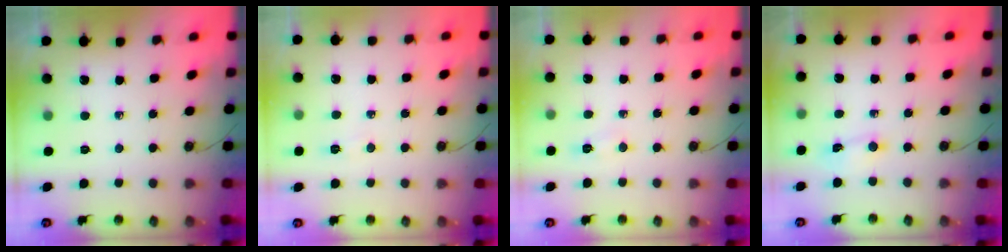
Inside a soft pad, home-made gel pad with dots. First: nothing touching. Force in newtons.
{"total": 4.0, "press": 4.0, "slide": 0.7}
{"total": 3.6, "press": 3.6, "slide": 0.5}
{"total": 2.7, "press": 2.7, "slide": 0.4}